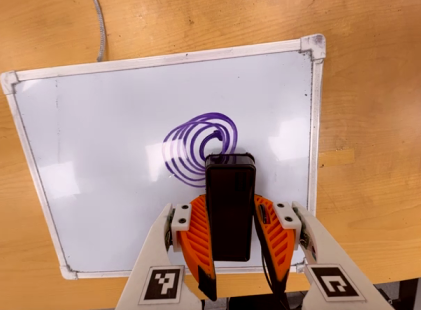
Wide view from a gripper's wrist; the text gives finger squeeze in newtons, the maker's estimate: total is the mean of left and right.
{"total": 4.4, "left": 3.2, "right": 5.6}